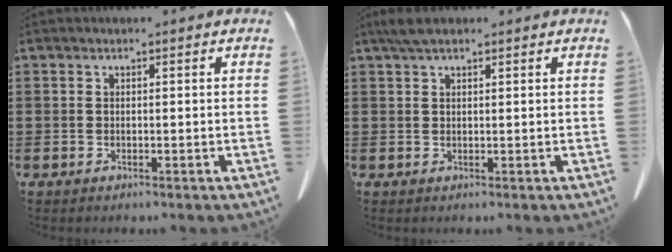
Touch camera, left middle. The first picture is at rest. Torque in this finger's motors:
{"motor_torque": [1.08, 1.06, 0.37, 0.13]}